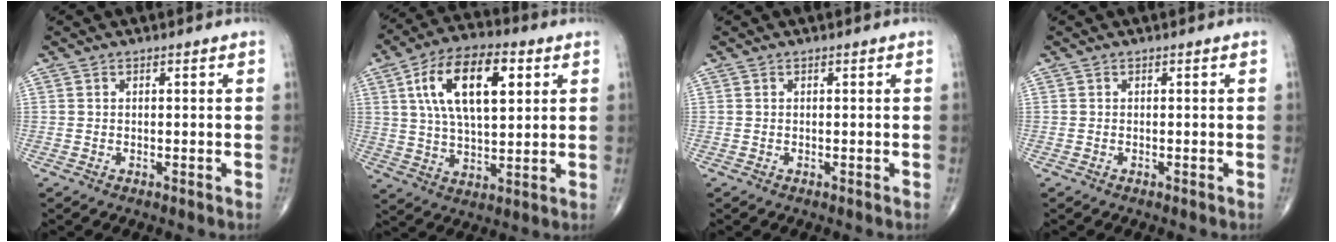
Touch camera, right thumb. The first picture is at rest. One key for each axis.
{"total": 17.1, "fx": 5.4, "fy": 8.1, "fz": 14.0, "tx": -0.234, "ty": 0.001, "tz": 0.095}
{"total": 0.0}
{"total": 0.0}